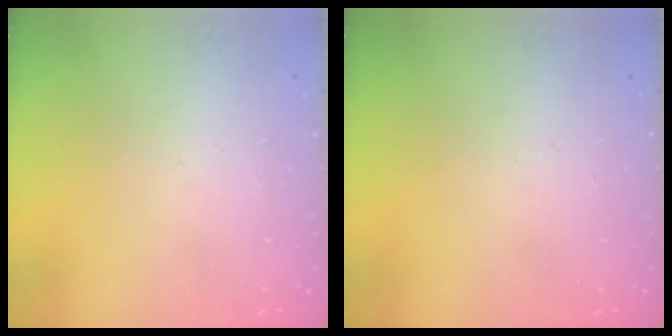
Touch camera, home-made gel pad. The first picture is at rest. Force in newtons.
{"total": 0.0}